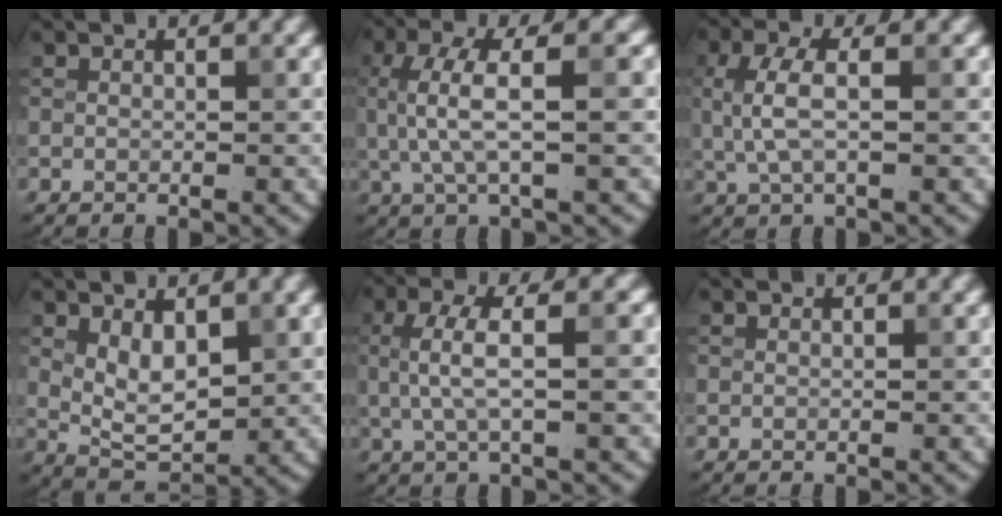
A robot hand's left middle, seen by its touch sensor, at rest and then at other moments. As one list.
[{"total": 5.6, "force": [0.6, 1.5, 5.4], "torque": [-0.112, 0.006, 0.010]}, {"total": 3.8, "force": [0.3, 1.4, 3.5], "torque": [-0.081, 0.005, 0.005]}, {"total": 4.1, "force": [1.2, 2.2, 3.3], "torque": [-0.064, -0.006, 0.026]}, {"total": 4.6, "force": [0.4, 1.1, 4.4], "torque": [-0.090, 0.008, 0.007]}, {"total": 0.0}]